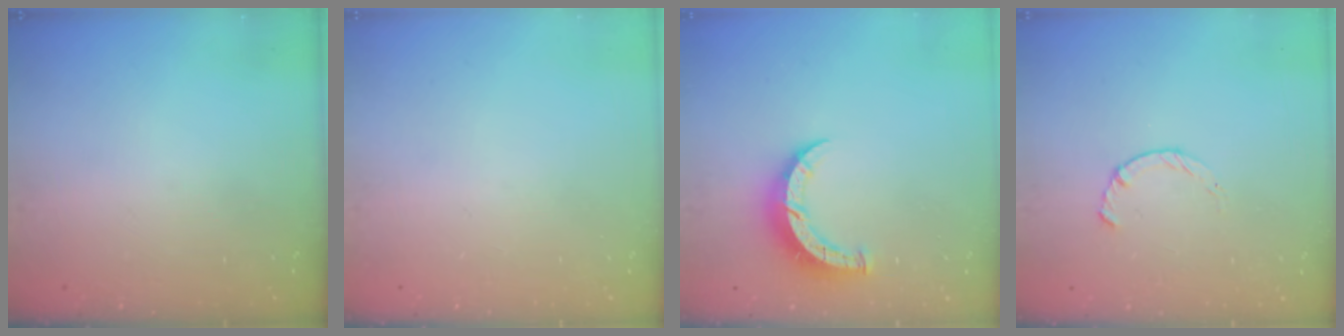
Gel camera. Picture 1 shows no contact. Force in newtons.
{"total": 0.0}
{"total": 7.0, "press": 7.0, "slide": 0.4}
{"total": 2.2, "press": 2.2, "slide": 0.4}